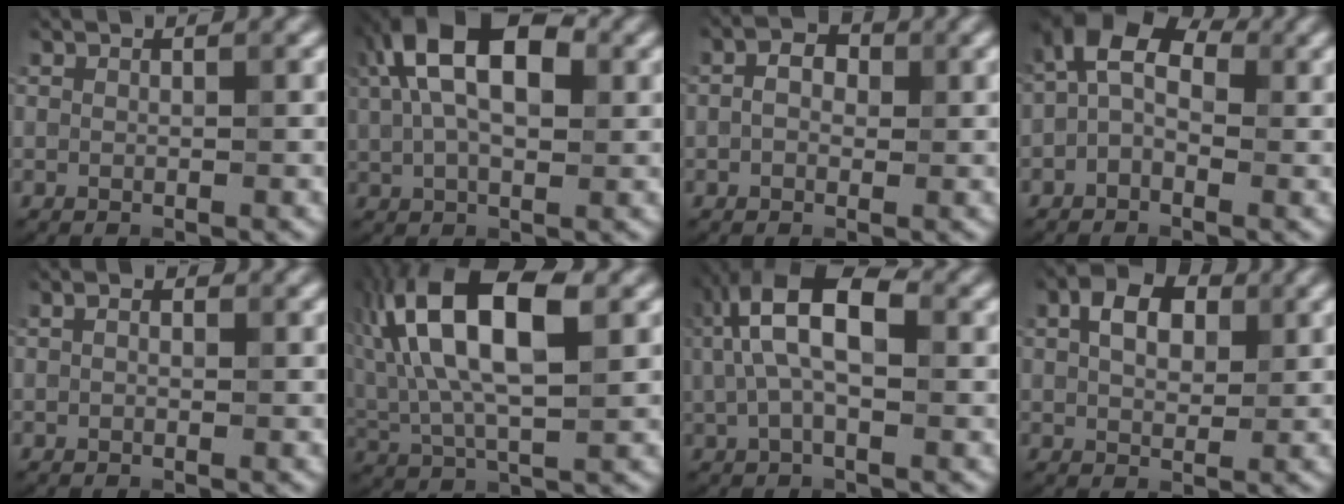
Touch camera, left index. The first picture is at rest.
{"total": 10.7, "force": [3.5, 5.8, 8.3], "torque": [-0.141, 0.030, 0.042]}
{"total": 2.4, "force": [0.1, 1.7, 1.7], "torque": [-0.023, 0.003, -0.009]}
{"total": 5.6, "force": [0.1, 3.4, 4.4], "torque": [-0.080, 0.023, -0.018]}
{"total": 1.9, "force": [0.7, 1.2, 1.2], "torque": [-0.010, 0.002, -0.014]}
{"total": 11.7, "force": [2.9, 5.3, 10.1], "torque": [-0.184, 0.022, 0.045]}
{"total": 7.4, "force": [1.6, 3.3, 6.4], "torque": [-0.120, 0.016, 0.022]}
{"total": 4.3, "force": [1.3, 2.8, 3.0], "torque": [-0.054, 0.007, 0.018]}